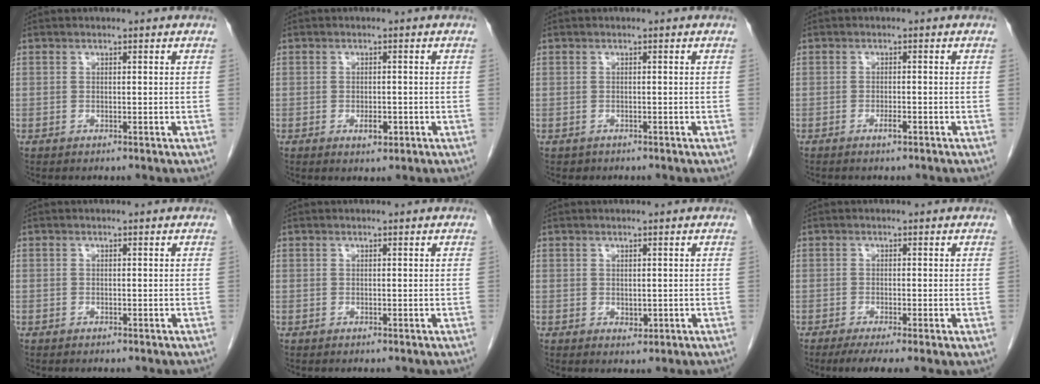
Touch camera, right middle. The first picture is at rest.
{"total": 2.3, "force": [-1.0, 0.9, 1.8], "torque": [-0.032, -0.001, -0.010]}
{"total": 0.9, "force": [-0.7, 0.6, 0.0], "torque": [-0.012, 0.001, -0.010]}
{"total": 1.3, "force": [-0.9, 0.1, 0.9], "torque": [-0.022, -0.002, -0.016]}
{"total": 0.0}
{"total": 0.0}
{"total": 1.2, "force": [-0.2, 0.7, 0.9], "torque": [-0.015, -0.005, 0.002]}
{"total": 6.1, "force": [-3.7, 1.0, 4.8], "torque": [-0.071, -0.018, -0.060]}